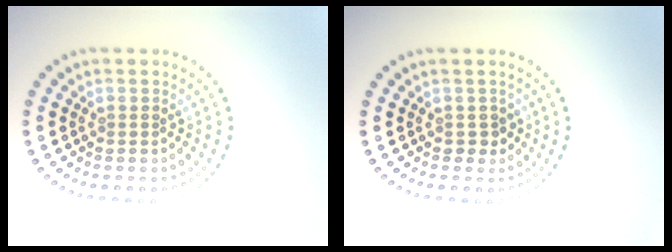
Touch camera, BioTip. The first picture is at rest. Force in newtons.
{"total": 1.1, "press": 1.0, "slide": 0.5}